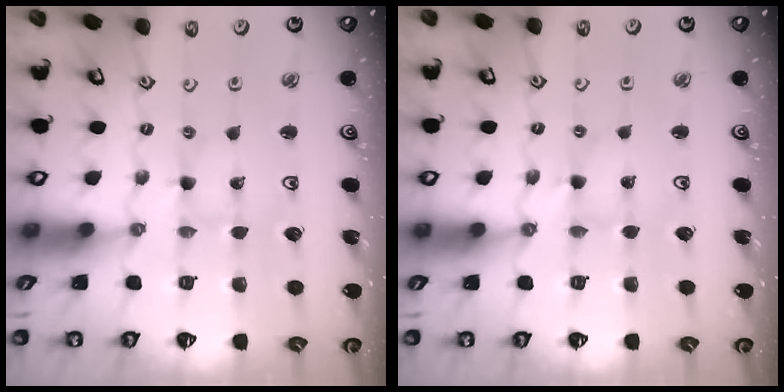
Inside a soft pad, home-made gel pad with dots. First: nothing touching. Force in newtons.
{"total": 1.1, "press": 1.1, "slide": 0.1}